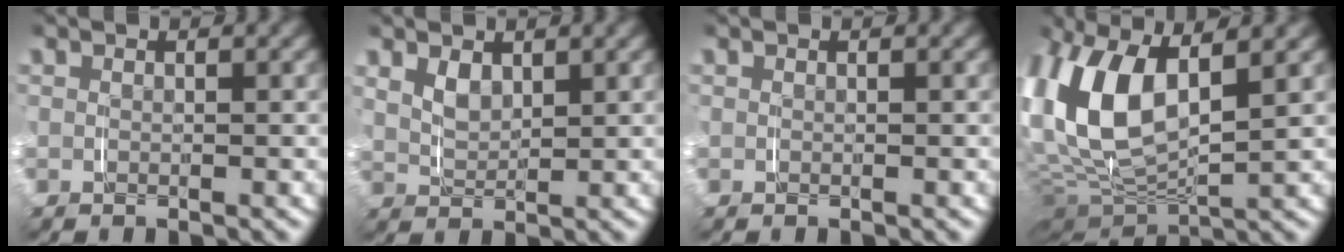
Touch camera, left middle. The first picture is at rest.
{"total": 2.4, "force": [1.4, 1.4, 1.4], "torque": [-0.034, -0.003, 0.029]}
{"total": 0.0}
{"total": 10.2, "force": [1.8, 6.1, 8.0], "torque": [-0.210, -0.002, 0.033]}